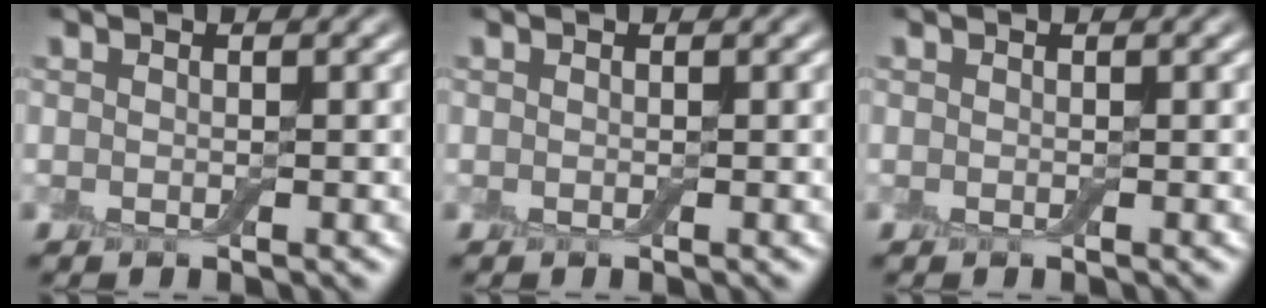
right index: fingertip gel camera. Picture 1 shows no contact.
{"total": 0.0}
{"total": 0.0}